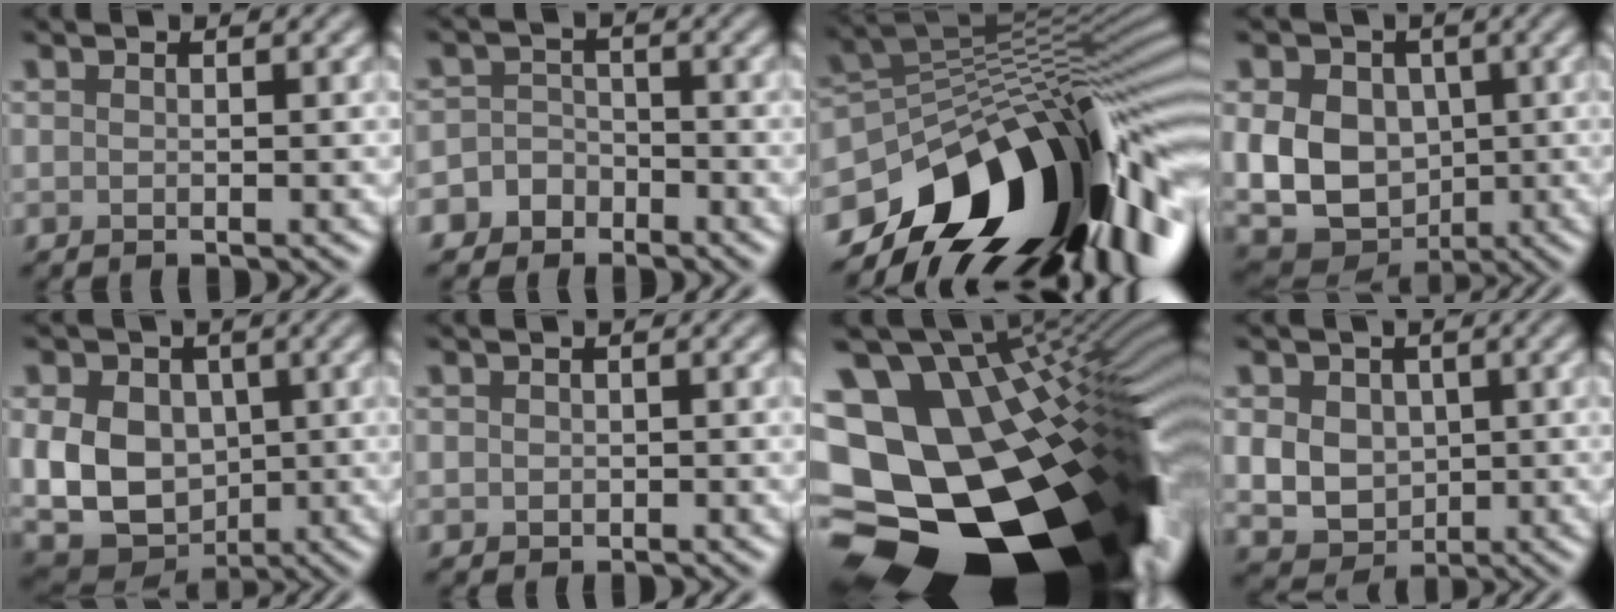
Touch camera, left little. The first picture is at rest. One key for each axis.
{"total": 4.8, "fx": -3.0, "fy": 3.7, "fz": 0.3, "tx": 0.026, "ty": -0.002, "tz": -0.070}
{"total": 16.3, "fx": -8.1, "fy": 8.1, "fz": 11.5, "tx": -0.182, "ty": 0.002, "tz": -0.144}
{"total": 11.0, "fx": 0.0, "fy": 8.5, "fz": 6.9, "tx": -0.109, "ty": -0.003, "tz": -0.008}
{"total": 9.8, "fx": 0.1, "fy": 7.5, "fz": 6.4, "tx": -0.128, "ty": -0.009, "tz": 0.000}
{"total": 0.8, "fx": 0.0, "fy": 0.8, "fz": 0.2, "tx": 0.001, "ty": -0.003, "tz": -0.001}
{"total": 22.5, "fx": -7.1, "fy": 15.2, "fz": 15.1, "tx": -0.215, "ty": -0.028, "tz": -0.107}
{"total": 6.2, "fx": 0.7, "fy": 5.3, "fz": 3.2, "tx": -0.050, "ty": 0.016, "tz": 0.003}